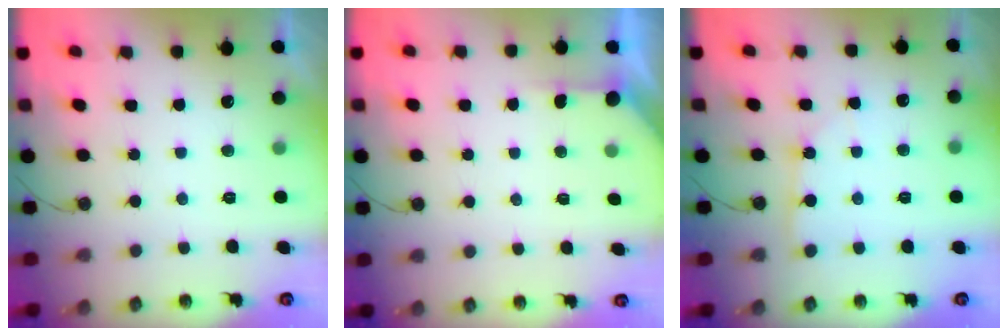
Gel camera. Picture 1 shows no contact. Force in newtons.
{"total": 1.5, "press": 1.5, "slide": 0.2}
{"total": 3.3, "press": 3.3, "slide": 0.3}